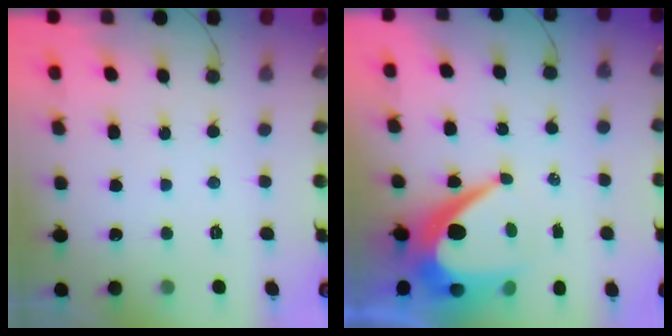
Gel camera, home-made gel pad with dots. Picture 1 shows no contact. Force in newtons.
{"total": 11.9, "press": 11.8, "slide": 1.1}